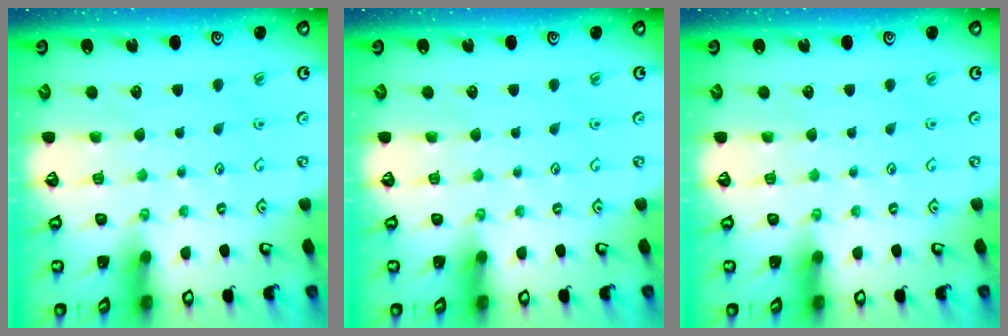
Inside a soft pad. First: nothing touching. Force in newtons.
{"total": 0.0}
{"total": 0.0}